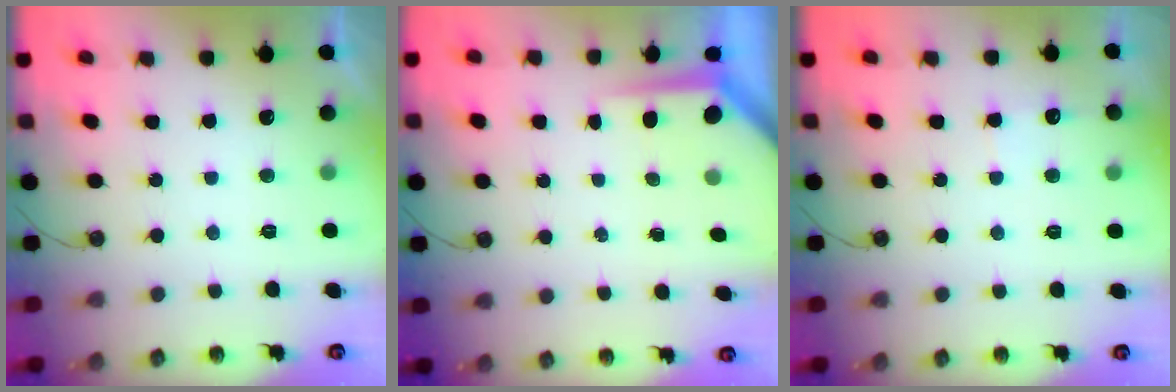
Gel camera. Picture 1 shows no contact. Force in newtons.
{"total": 3.9, "press": 3.9, "slide": 0.2}
{"total": 4.5, "press": 4.5, "slide": 0.5}